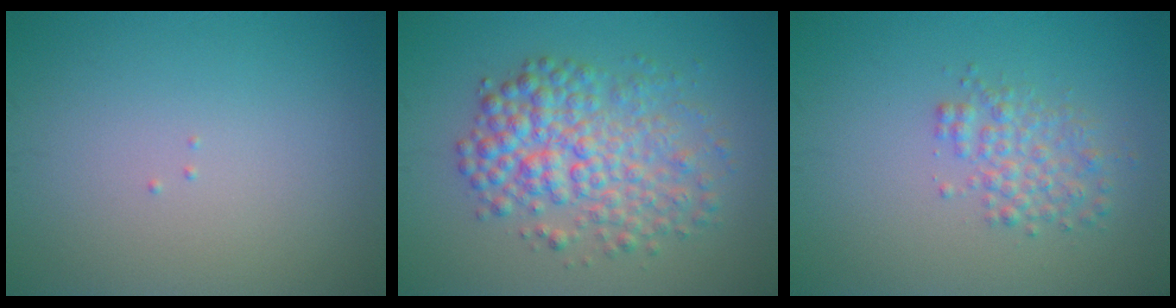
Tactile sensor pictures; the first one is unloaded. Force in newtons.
{"total": 6.0, "press": 6.0, "slide": 0.1}
{"total": 2.6, "press": 2.6, "slide": 0.1}